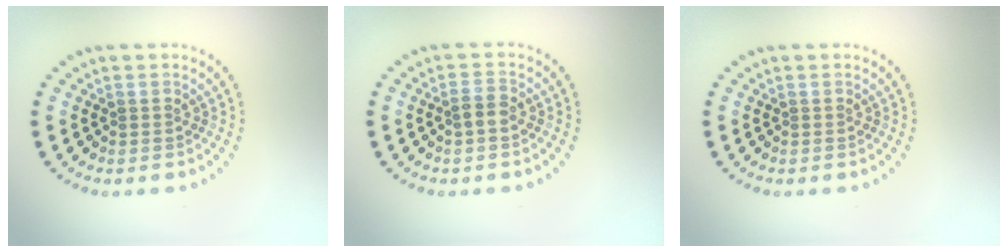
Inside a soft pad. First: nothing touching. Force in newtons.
{"total": 1.4, "press": 1.2, "slide": 0.6}
{"total": 0.0}